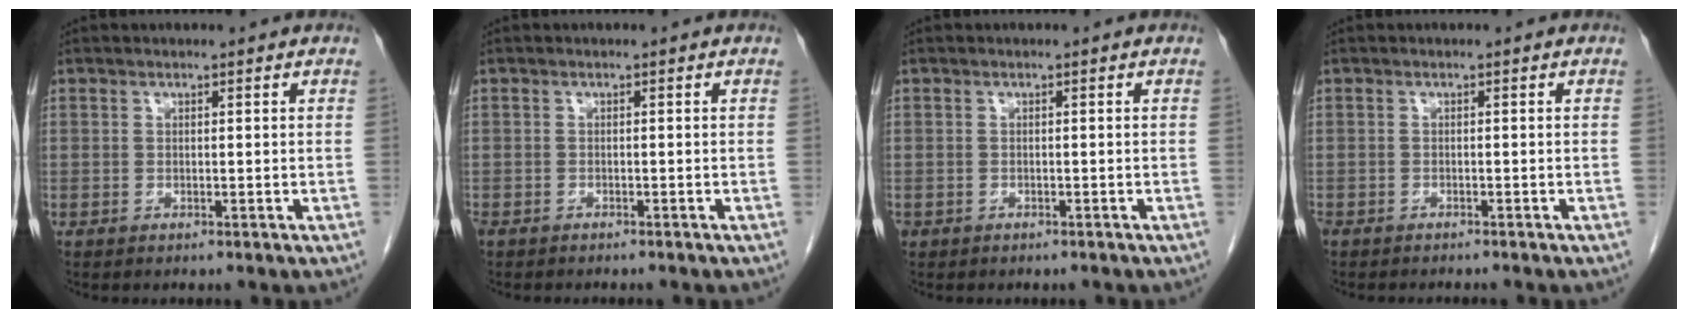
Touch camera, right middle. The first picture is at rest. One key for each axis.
{"total": 3.3, "fx": -2.7, "fy": 1.2, "fz": 1.3, "tx": -0.023, "ty": -0.008, "tz": -0.036}
{"total": 1.2, "fx": -0.8, "fy": 0.8, "fz": 0.2, "tx": -0.010, "ty": 0.002, "tz": -0.010}
{"total": 3.6, "fx": -3.2, "fy": 1.1, "fz": 1.3, "tx": -0.020, "ty": -0.006, "tz": -0.047}